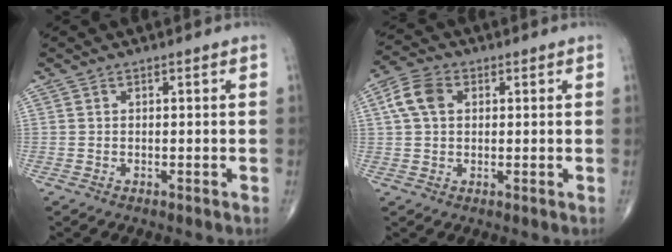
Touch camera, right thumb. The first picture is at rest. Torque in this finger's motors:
{"motor_torque": [-0.15, 0.36, 0.21, -0.20, 0.05]}